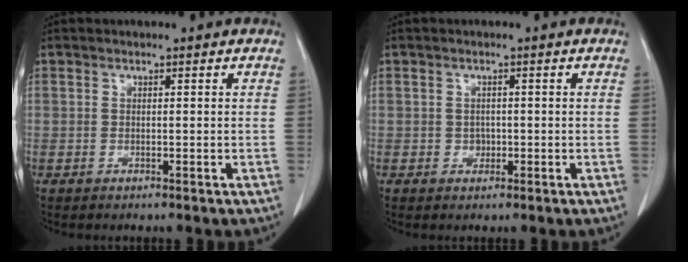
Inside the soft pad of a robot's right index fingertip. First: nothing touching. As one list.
[{"total": 1.0, "force": [-0.3, 0.9, 0.5], "torque": [-0.006, 0.003, -0.002]}]